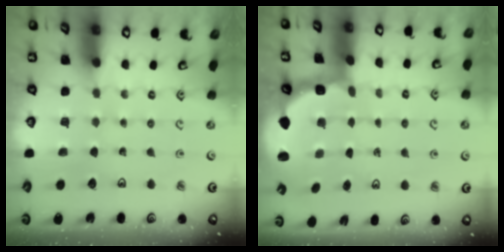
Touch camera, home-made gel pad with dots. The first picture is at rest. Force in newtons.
{"total": 3.0, "press": 2.0, "slide": 2.2}